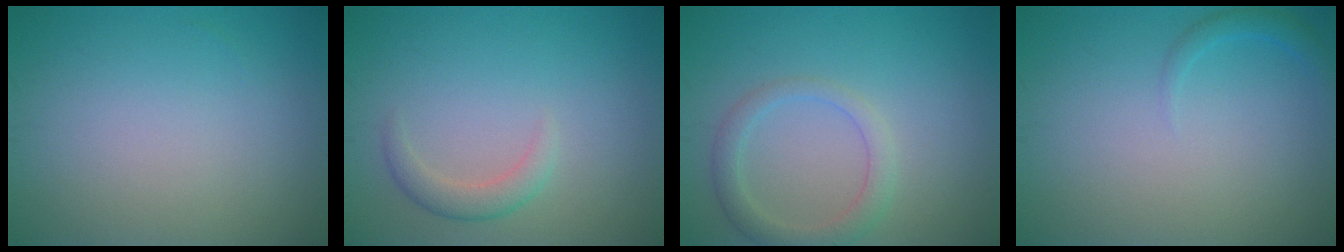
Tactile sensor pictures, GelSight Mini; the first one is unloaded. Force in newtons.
{"total": 2.0, "press": 2.0, "slide": 0.1}
{"total": 2.6, "press": 2.6, "slide": 0.3}
{"total": 1.1, "press": 1.1, "slide": 0.1}